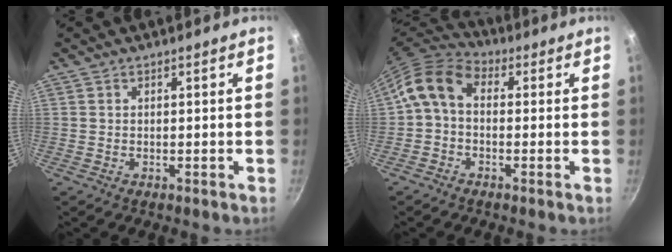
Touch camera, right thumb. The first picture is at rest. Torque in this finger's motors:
{"motor_torque": [0.79, 1.88, 0.57, -0.91, 0.12]}